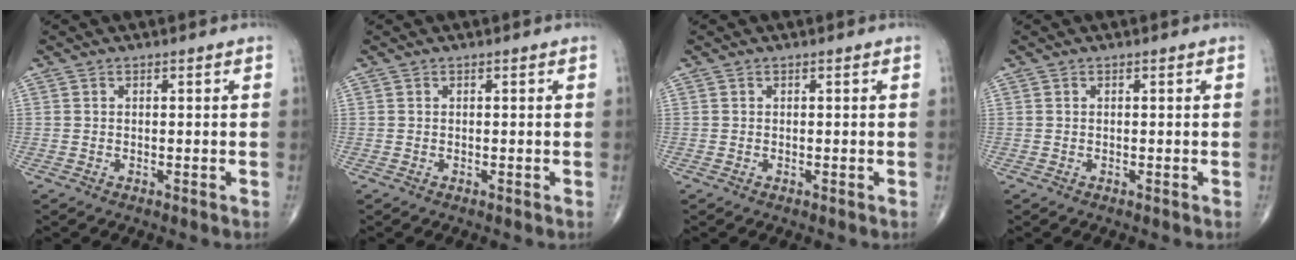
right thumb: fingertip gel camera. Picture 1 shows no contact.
{"total": 0.0}
{"total": 0.0}
{"total": 0.0}